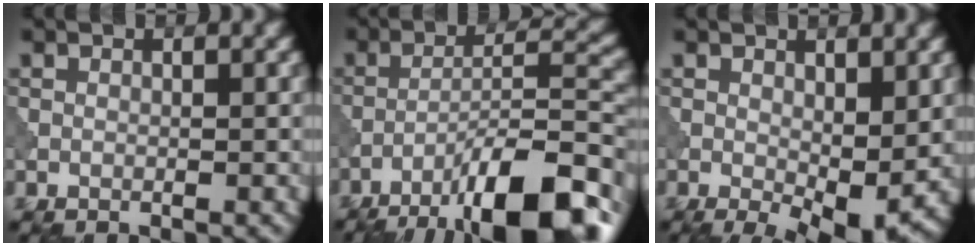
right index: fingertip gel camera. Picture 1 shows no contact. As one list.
[{"total": 12.8, "force": [-8.5, 3.3, 9.1], "torque": [-0.140, 0.013, -0.139]}, {"total": 5.1, "force": [-0.4, 2.2, 4.6], "torque": [-0.069, -0.013, -0.002]}]